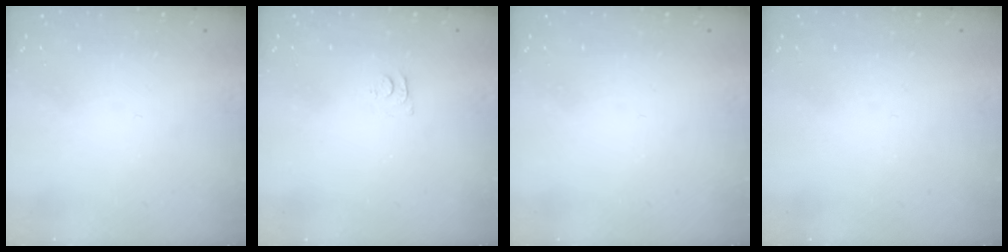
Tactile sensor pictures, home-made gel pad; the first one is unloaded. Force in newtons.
{"total": 4.4, "press": 4.4, "slide": 0.4}
{"total": 0.0}
{"total": 0.0}